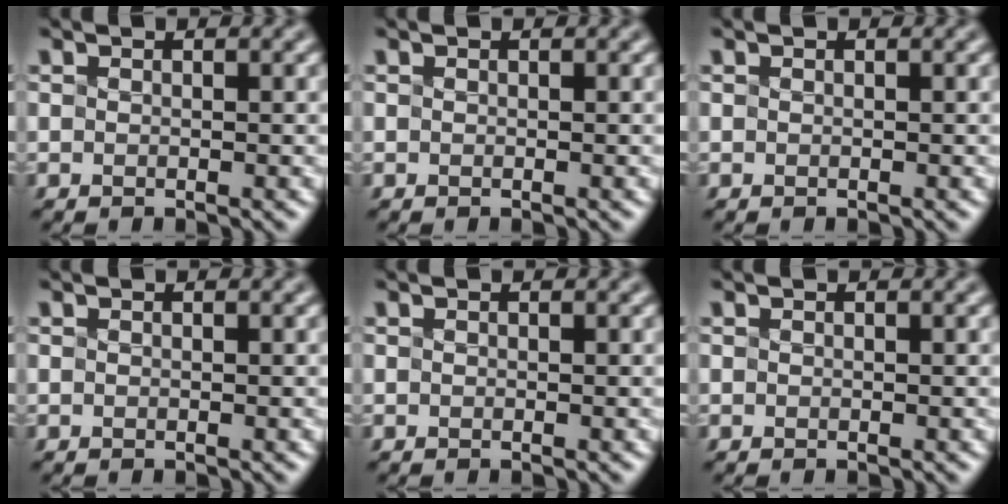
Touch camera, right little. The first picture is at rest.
{"total": 0.0}
{"total": 0.0}
{"total": 0.0}
{"total": 0.0}
{"total": 0.0}